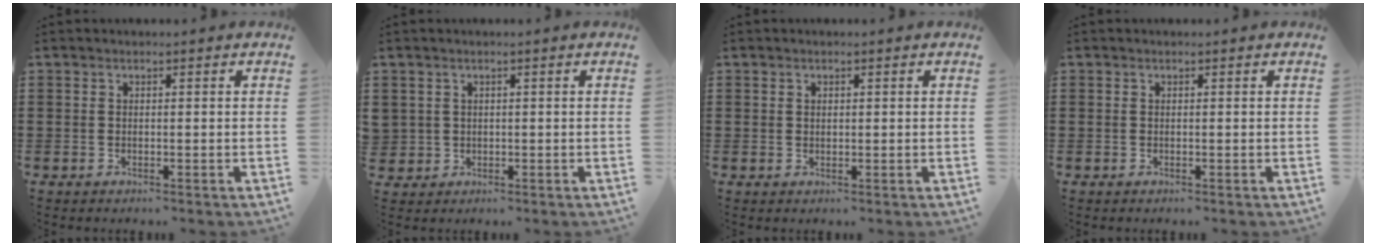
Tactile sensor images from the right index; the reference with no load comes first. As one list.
[{"total": 1.3, "force": [0.3, 1.3, -0.2], "torque": [0.000, 0.008, 0.003]}, {"total": 0.6, "force": [0.3, 0.4, 0.3], "torque": [-0.007, 0.002, 0.007]}, {"total": 0.0}]